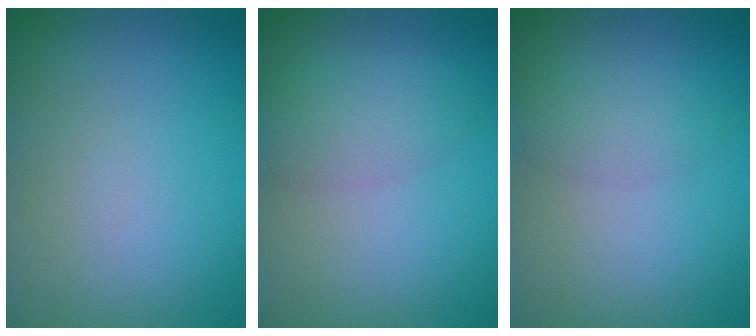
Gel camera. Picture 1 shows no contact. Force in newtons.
{"total": 2.9, "press": 2.9, "slide": 0.1}
{"total": 2.0, "press": 2.0, "slide": 0.1}